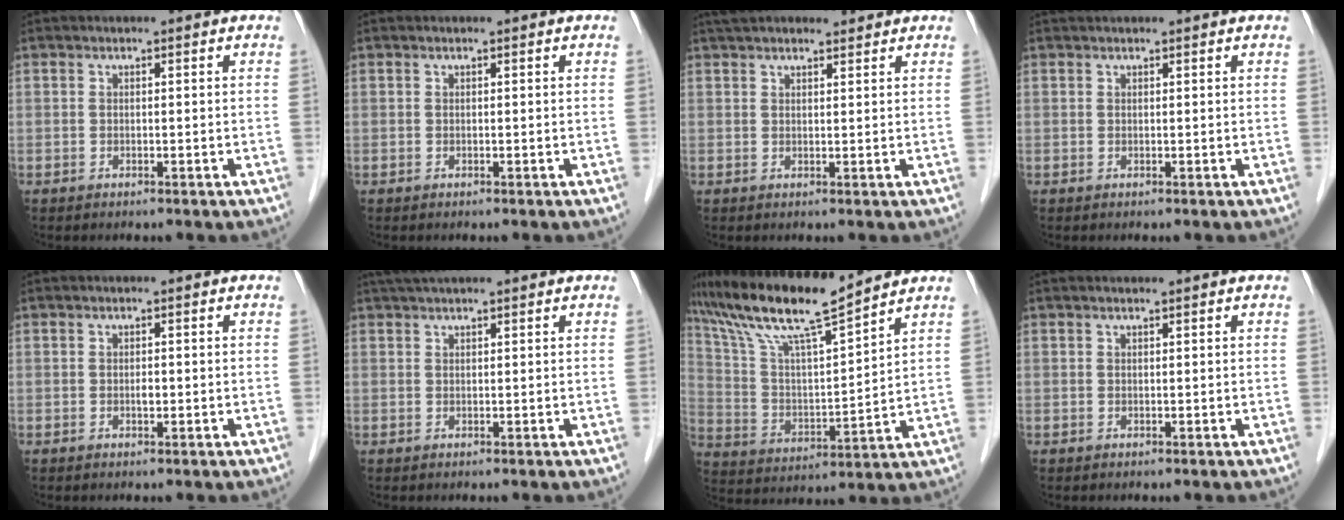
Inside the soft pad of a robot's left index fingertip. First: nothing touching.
{"total": 0.0}
{"total": 8.6, "force": [7.4, 2.1, 3.7], "torque": [-0.054, 0.034, 0.115]}
{"total": 1.5, "force": [1.4, 0.2, 0.6], "torque": [-0.010, 0.024, 0.026]}
{"total": 0.7, "force": [-0.1, 0.3, 0.7], "torque": [-0.013, 0.000, -0.002]}
{"total": 5.0, "force": [4.3, 0.5, 2.6], "torque": [-0.037, 0.035, 0.074]}
{"total": 14.7, "force": [12.4, 0.0, 8.0], "torque": [-0.160, 0.010, 0.233]}
{"total": 0.6, "force": [0.5, -0.1, 0.2], "torque": [-0.008, 0.005, 0.011]}